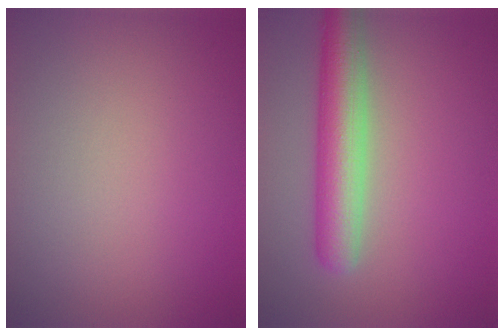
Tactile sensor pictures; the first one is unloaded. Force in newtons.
{"total": 5.6, "press": 5.6, "slide": 0.1}